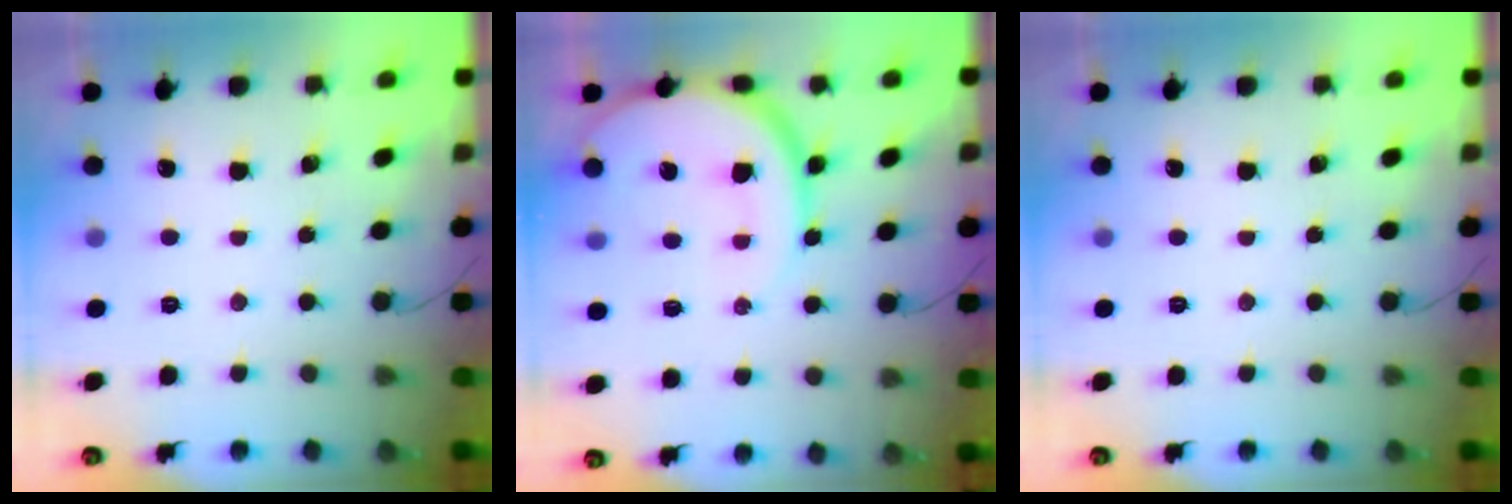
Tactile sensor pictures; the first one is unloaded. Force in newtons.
{"total": 13.7, "press": 13.7, "slide": 1.4}
{"total": 0.0}